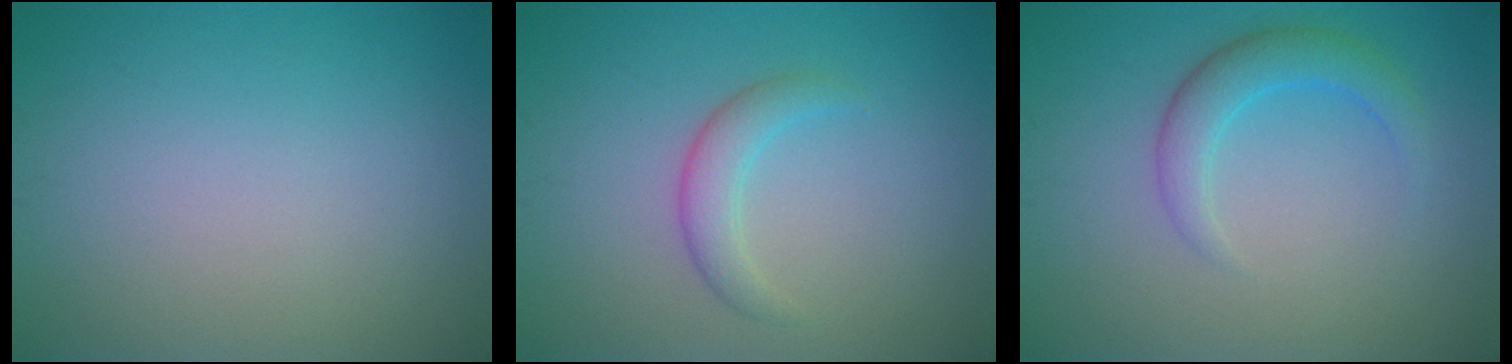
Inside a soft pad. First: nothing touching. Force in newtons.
{"total": 2.2, "press": 2.2, "slide": 0.2}
{"total": 3.0, "press": 3.0, "slide": 0.1}